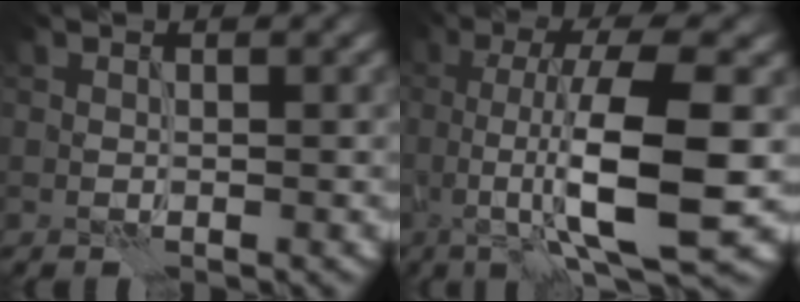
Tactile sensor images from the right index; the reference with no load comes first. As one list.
[{"total": 10.8, "force": [-1.4, 3.1, 10.2], "torque": [-0.159, 0.000, -0.024]}]